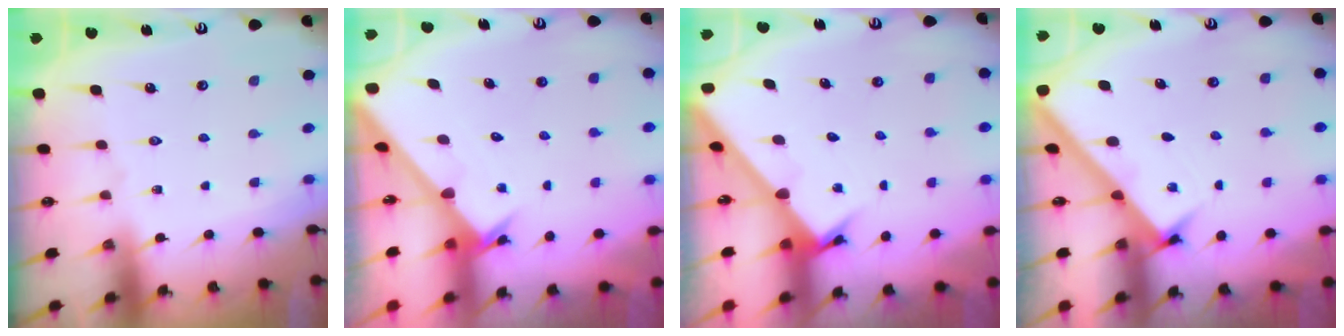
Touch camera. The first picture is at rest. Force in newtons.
{"total": 2.4, "press": 2.4, "slide": 0.2}
{"total": 2.5, "press": 2.5, "slide": 0.2}
{"total": 2.5, "press": 2.5, "slide": 0.3}